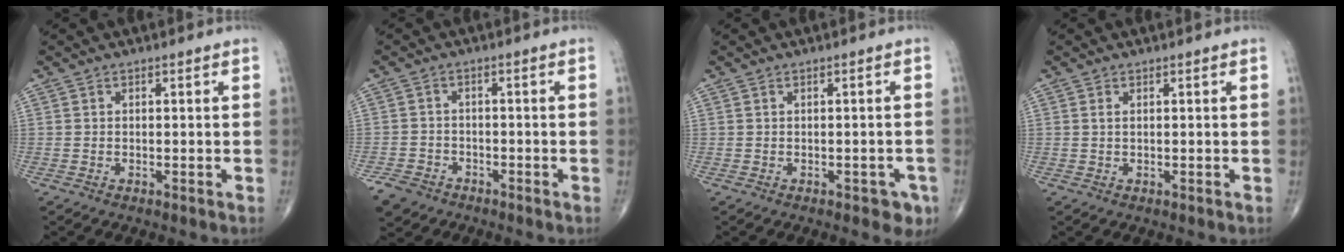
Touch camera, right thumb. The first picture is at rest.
{"total": 4.9, "force": [-3.4, 3.4, 1.0], "torque": [-0.021, 0.009, -0.063]}
{"total": 3.2, "force": [-1.4, 1.7, 2.3], "torque": [-0.011, 0.005, -0.013]}
{"total": 0.6, "force": [0.3, 0.2, 0.5], "torque": [-0.014, 0.003, 0.007]}